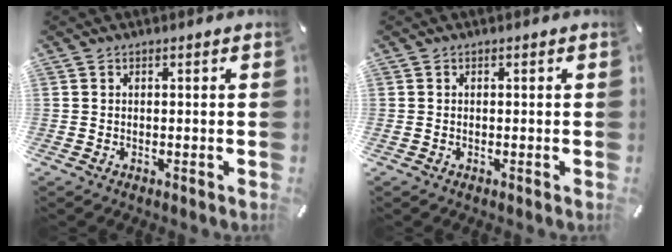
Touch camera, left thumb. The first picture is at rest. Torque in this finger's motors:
{"motor_torque": [-0.15, 0.10, -0.04, 0.01, 0.03]}